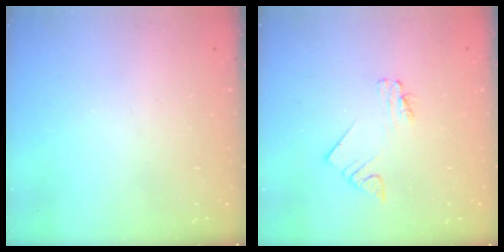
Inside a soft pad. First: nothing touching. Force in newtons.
{"total": 2.0, "press": 2.0, "slide": 0.3}